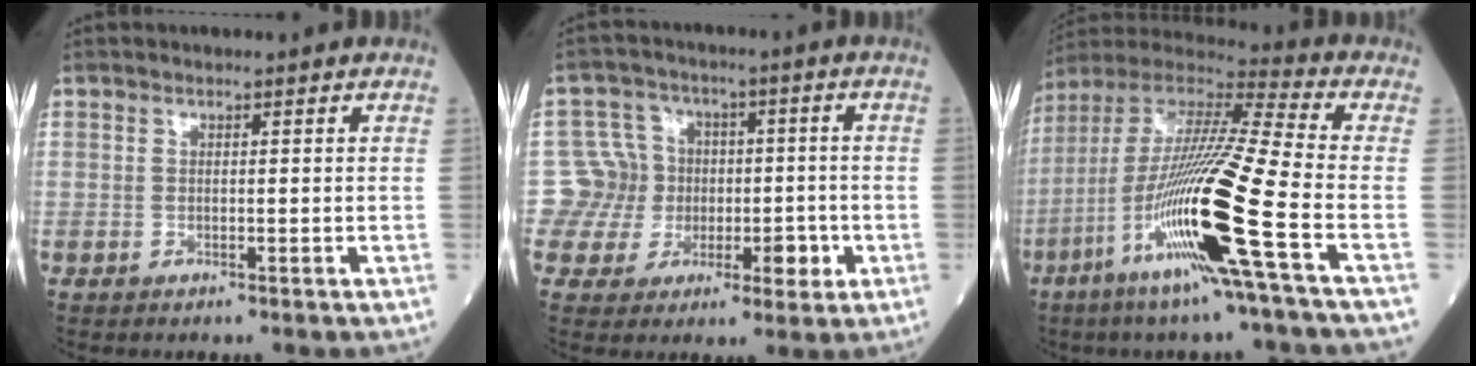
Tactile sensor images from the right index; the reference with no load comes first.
{"total": 8.3, "force": [-0.6, 8.2, 0.9], "torque": [0.002, 0.033, -0.002]}
{"total": 21.0, "force": [-7.5, -0.8, 19.7], "torque": [-0.414, -0.034, -0.153]}